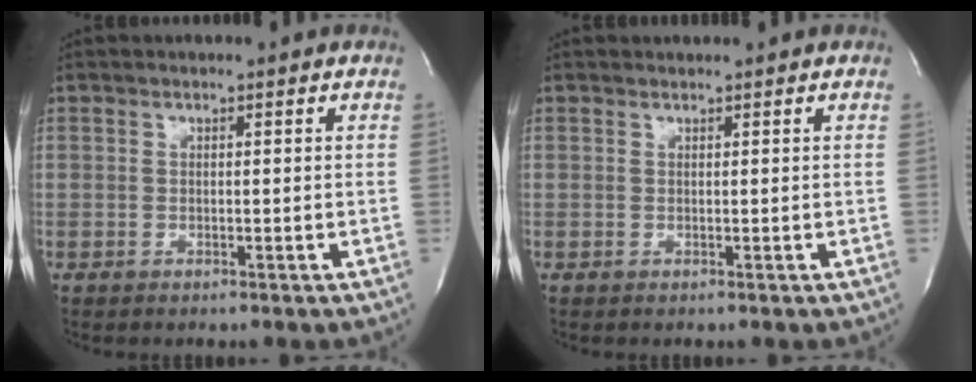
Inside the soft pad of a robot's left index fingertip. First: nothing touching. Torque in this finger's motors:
{"motor_torque": [0.06, -0.11, 0.01, -0.01]}